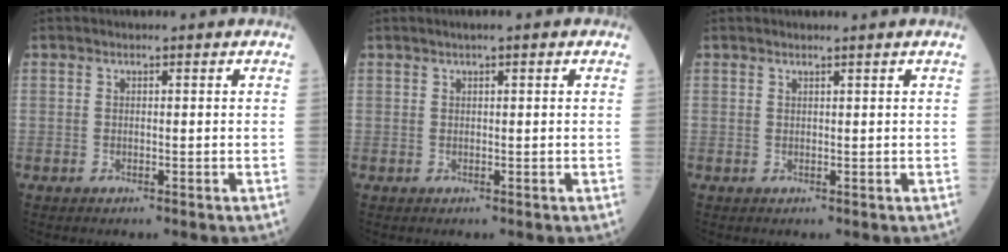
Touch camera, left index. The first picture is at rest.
{"total": 2.1, "force": [1.4, 0.2, 1.5], "torque": [-0.023, 0.017, 0.021]}
{"total": 0.8, "force": [0.7, -0.3, 0.1], "torque": [-0.012, -0.009, 0.018]}